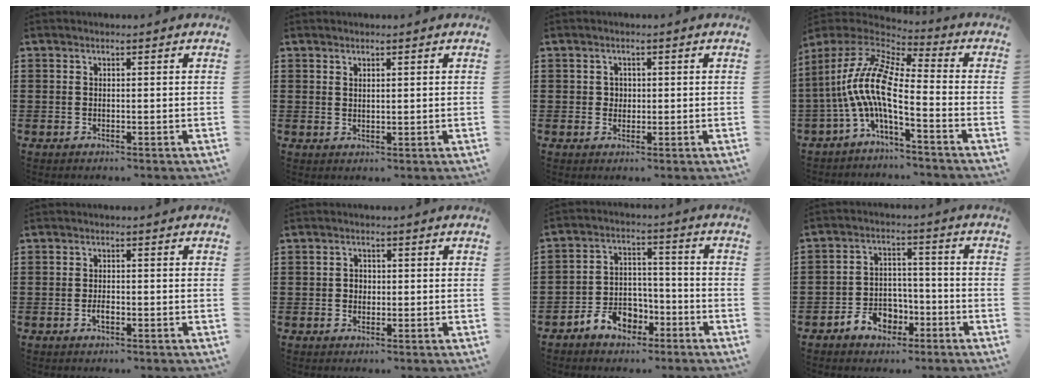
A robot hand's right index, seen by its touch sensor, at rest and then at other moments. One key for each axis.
{"total": 0.8, "fx": 0.6, "fy": 0.2, "fz": 0.5, "tx": -0.010, "ty": 0.000, "tz": 0.011}
{"total": 1.4, "fx": 0.2, "fy": 1.4, "fz": 0.4, "tx": -0.013, "ty": 0.008, "tz": 0.002}
{"total": 9.4, "fx": -2.5, "fy": 2.5, "fz": 8.7, "tx": -0.218, "ty": -0.036, "tz": -0.067}
{"total": 1.8, "fx": -1.1, "fy": 0.6, "fz": 1.3, "tx": -0.024, "ty": -0.004, "tz": -0.019}
{"total": 1.5, "fx": -0.2, "fy": 1.4, "fz": 0.6, "tx": -0.015, "ty": 0.006, "tz": -0.005}
{"total": 6.0, "fx": -4.0, "fy": 4.1, "fz": 1.9, "tx": -0.047, "ty": 0.021, "tz": -0.076}
{"total": 5.3, "fx": -3.1, "fy": 3.9, "fz": 1.8, "tx": -0.041, "ty": 0.018, "tz": -0.058}